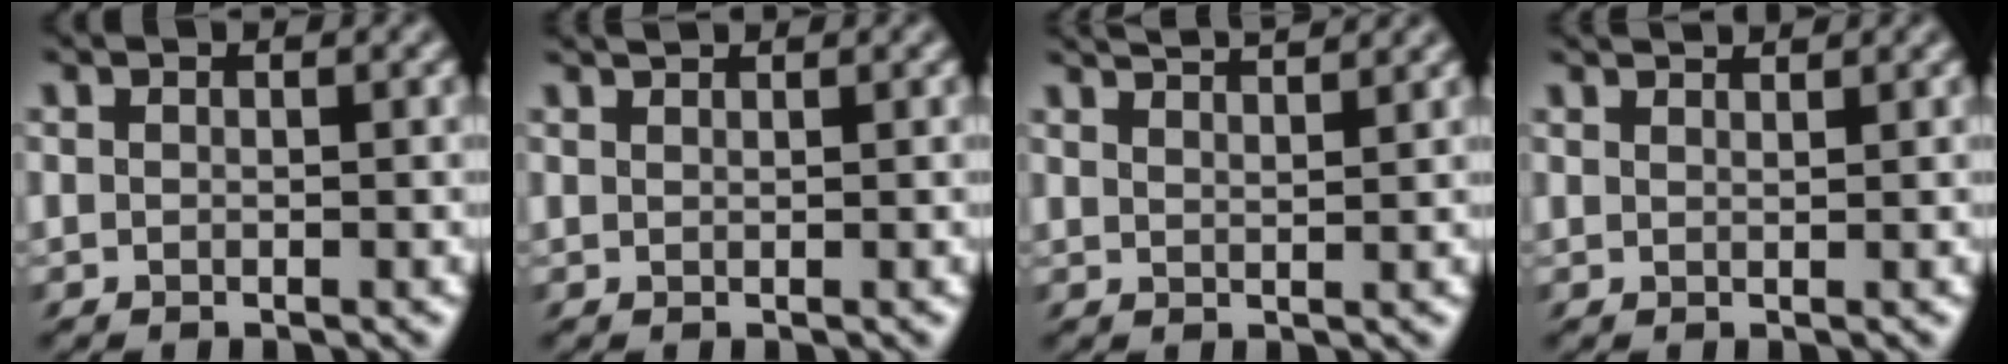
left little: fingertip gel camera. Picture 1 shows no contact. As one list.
[{"total": 1.1, "force": [1.1, -0.3, 0.1], "torque": [-0.006, 0.008, 0.024]}, {"total": 4.9, "force": [4.5, 0.3, 2.0], "torque": [-0.045, 0.025, 0.054]}, {"total": 2.1, "force": [2.0, -0.2, 0.5], "torque": [-0.013, 0.015, 0.026]}]